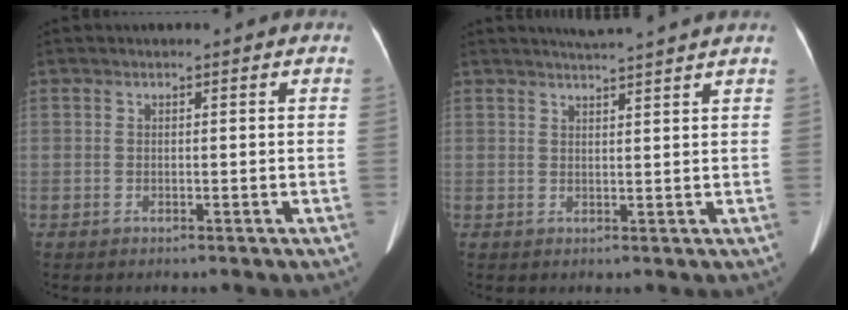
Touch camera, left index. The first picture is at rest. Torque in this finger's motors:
{"motor_torque": [0.38, -0.80, -0.02, 0.04]}